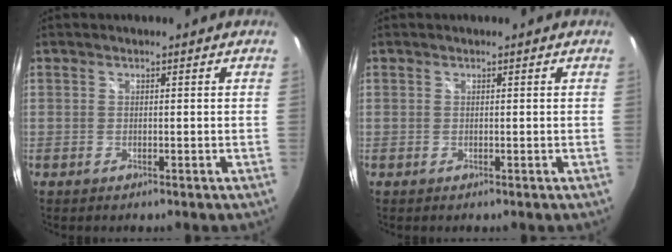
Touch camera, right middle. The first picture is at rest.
{"total": 0.0}